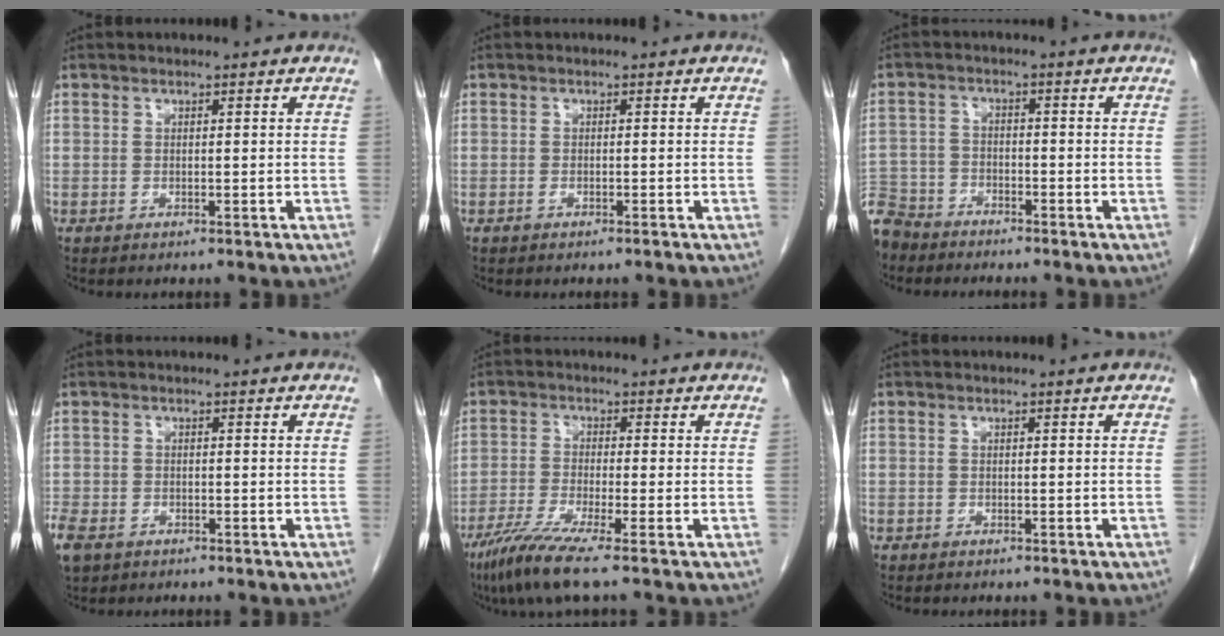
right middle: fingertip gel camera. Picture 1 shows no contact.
{"total": 0.7, "force": [-0.5, 0.1, 0.4], "torque": [-0.012, -0.001, -0.006]}
{"total": 8.7, "force": [-7.3, 4.5, 1.4], "torque": [-0.044, -0.004, -0.140]}
{"total": 6.2, "force": [-3.8, 4.0, 2.7], "torque": [-0.070, -0.009, -0.065]}
{"total": 6.7, "force": [-4.7, -0.8, 4.8], "torque": [-0.098, -0.026, -0.094]}
{"total": 0.7, "force": [-0.6, 0.5, 0.0], "torque": [-0.006, 0.003, -0.009]}